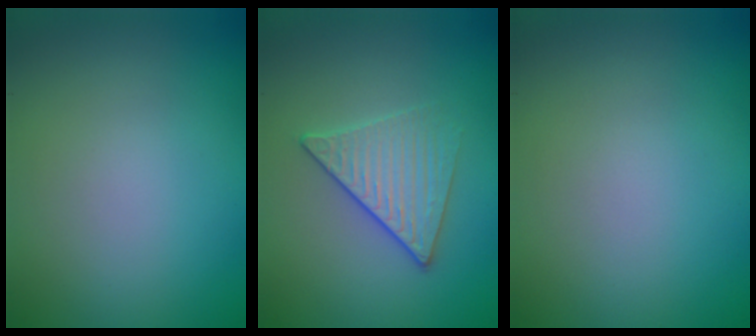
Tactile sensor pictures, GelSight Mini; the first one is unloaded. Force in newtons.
{"total": 3.3, "press": 3.0, "slide": 1.3}
{"total": 0.0}